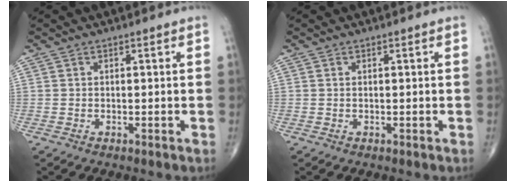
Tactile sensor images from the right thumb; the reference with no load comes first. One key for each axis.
{"total": 0.0}